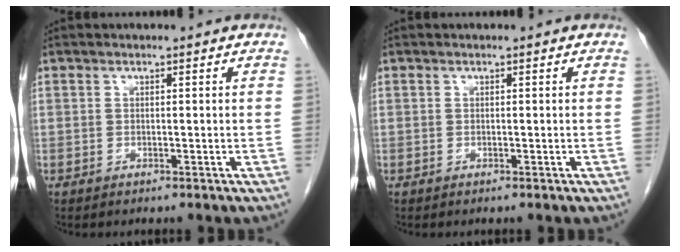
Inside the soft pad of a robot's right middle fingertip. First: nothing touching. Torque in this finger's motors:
{"motor_torque": [0.32, -0.26, 0.02, -0.01]}